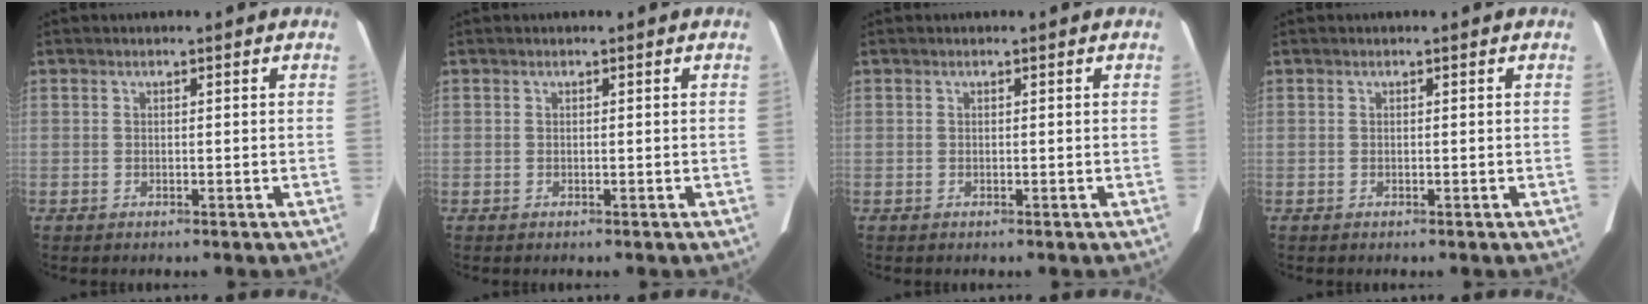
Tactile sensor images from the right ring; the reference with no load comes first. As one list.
[{"total": 0.0}, {"total": 0.0}, {"total": 0.0}]